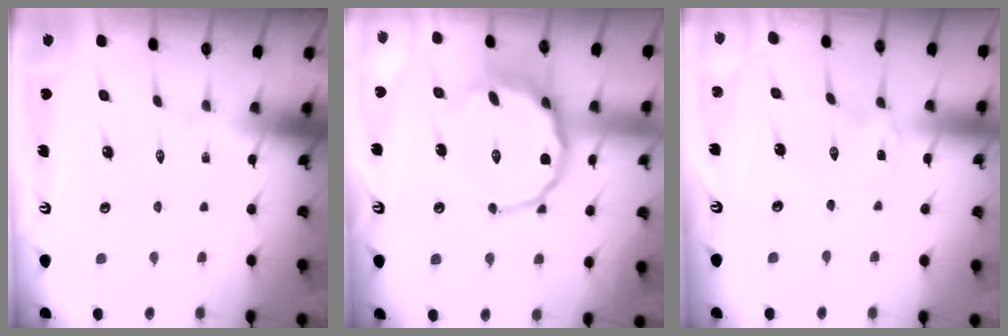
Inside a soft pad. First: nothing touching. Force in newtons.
{"total": 12.6, "press": 12.3, "slide": 3.1}
{"total": 0.0}